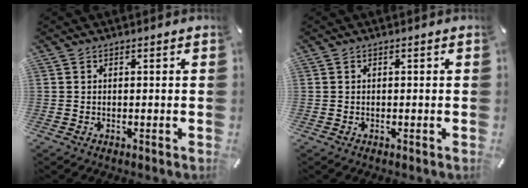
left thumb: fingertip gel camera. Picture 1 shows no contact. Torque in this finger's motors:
{"motor_torque": [0.00, 0.00, -0.09, 0.09, 0.00]}